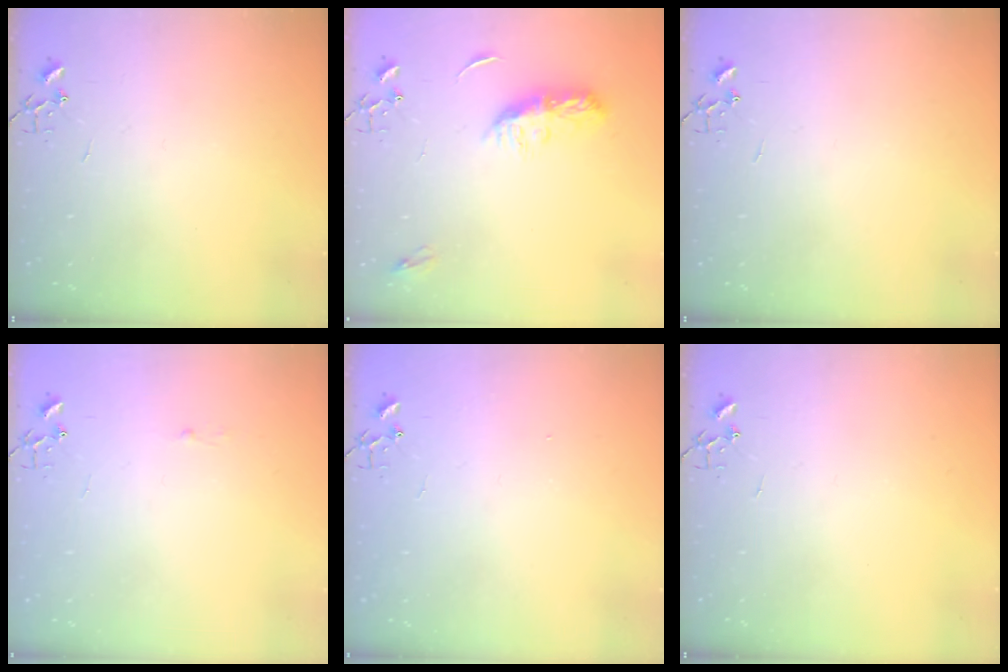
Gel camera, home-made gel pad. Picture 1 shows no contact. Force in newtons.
{"total": 8.3, "press": 8.3, "slide": 0.4}
{"total": 0.0}
{"total": 1.8, "press": 1.8, "slide": 0.2}
{"total": 1.1, "press": 1.1, "slide": 0.1}
{"total": 0.0}